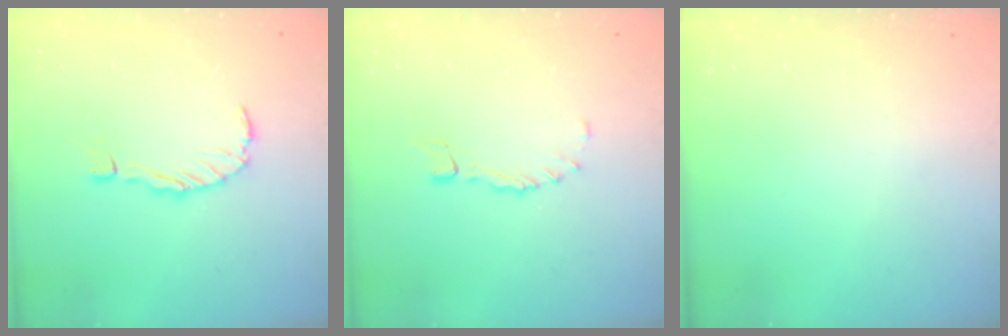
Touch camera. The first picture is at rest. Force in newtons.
{"total": 1.2, "press": 1.2, "slide": 0.3}
{"total": 0.0}